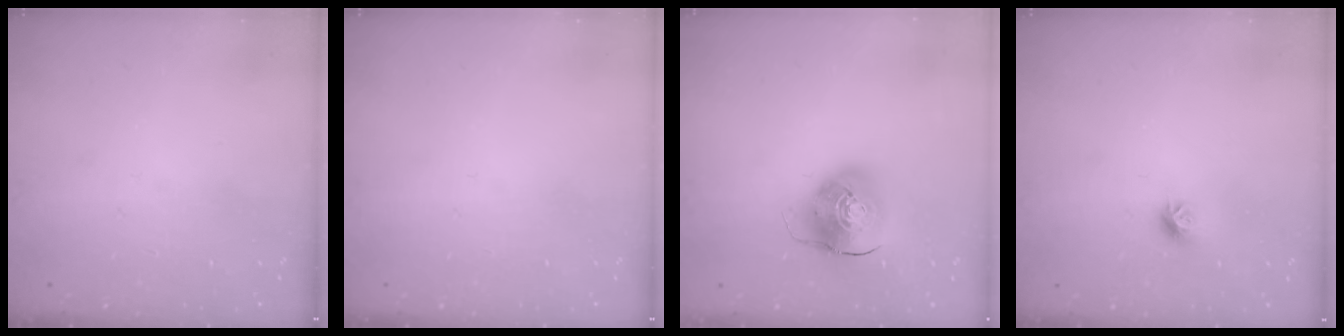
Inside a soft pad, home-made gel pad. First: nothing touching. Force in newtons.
{"total": 0.0}
{"total": 10.4, "press": 10.2, "slide": 1.7}
{"total": 7.4, "press": 7.4, "slide": 0.7}